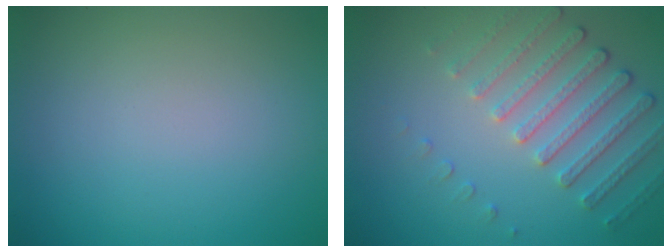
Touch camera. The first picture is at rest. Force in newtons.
{"total": 4.5, "press": 3.4, "slide": 2.9}